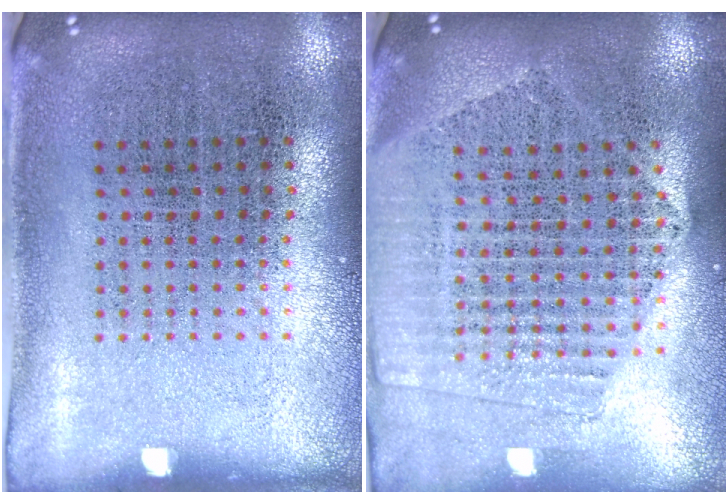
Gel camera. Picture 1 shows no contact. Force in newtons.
{"total": 2.1, "press": 1.9, "slide": 0.9}